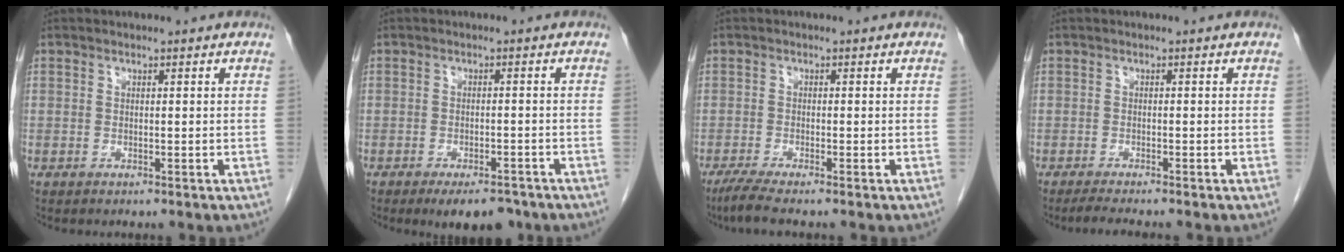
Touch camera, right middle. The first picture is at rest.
{"total": 6.0, "force": [-4.6, 2.3, 3.1], "torque": [-0.038, -0.002, -0.065]}
{"total": 3.5, "force": [-2.8, -0.2, 2.2], "torque": [-0.050, -0.011, -0.055]}
{"total": 3.3, "force": [-2.8, -0.2, 1.7], "torque": [-0.030, -0.009, -0.046]}